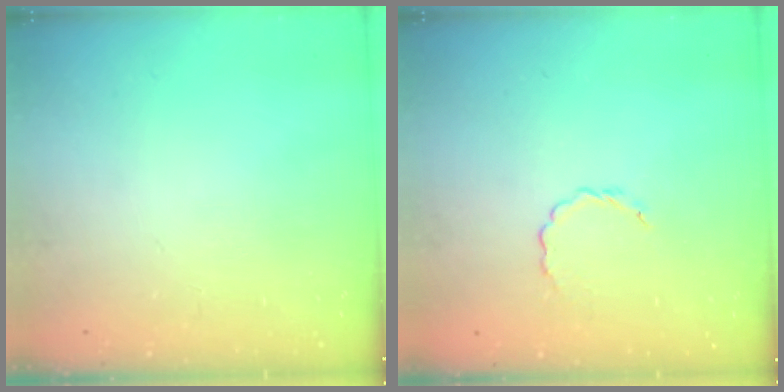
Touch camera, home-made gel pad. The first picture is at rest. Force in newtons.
{"total": 2.7, "press": 2.5, "slide": 1.0}